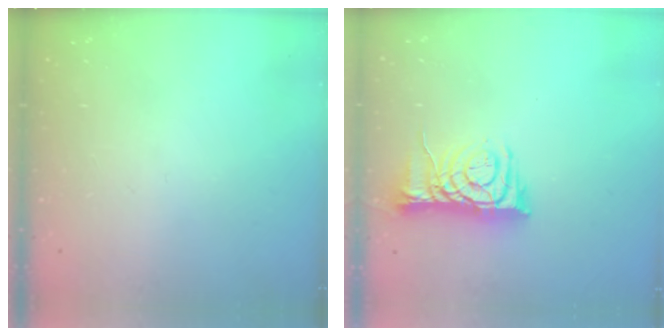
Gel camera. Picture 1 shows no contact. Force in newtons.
{"total": 7.9, "press": 7.9, "slide": 1.0}